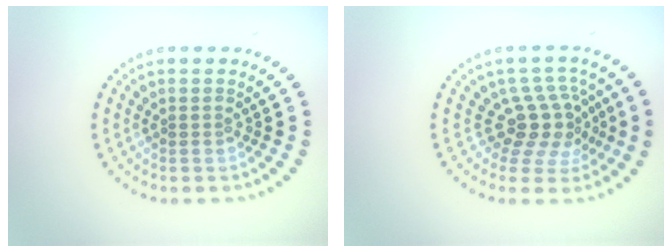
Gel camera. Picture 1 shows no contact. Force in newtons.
{"total": 3.8, "press": 2.9, "slide": 2.5}